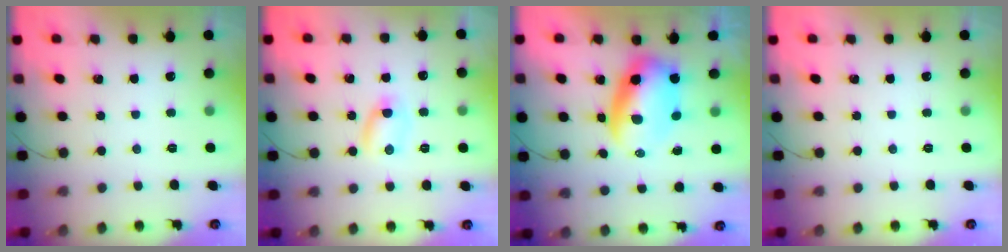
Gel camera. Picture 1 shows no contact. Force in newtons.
{"total": 3.7, "press": 3.5, "slide": 1.2}
{"total": 8.7, "press": 8.4, "slide": 2.3}
{"total": 0.0}